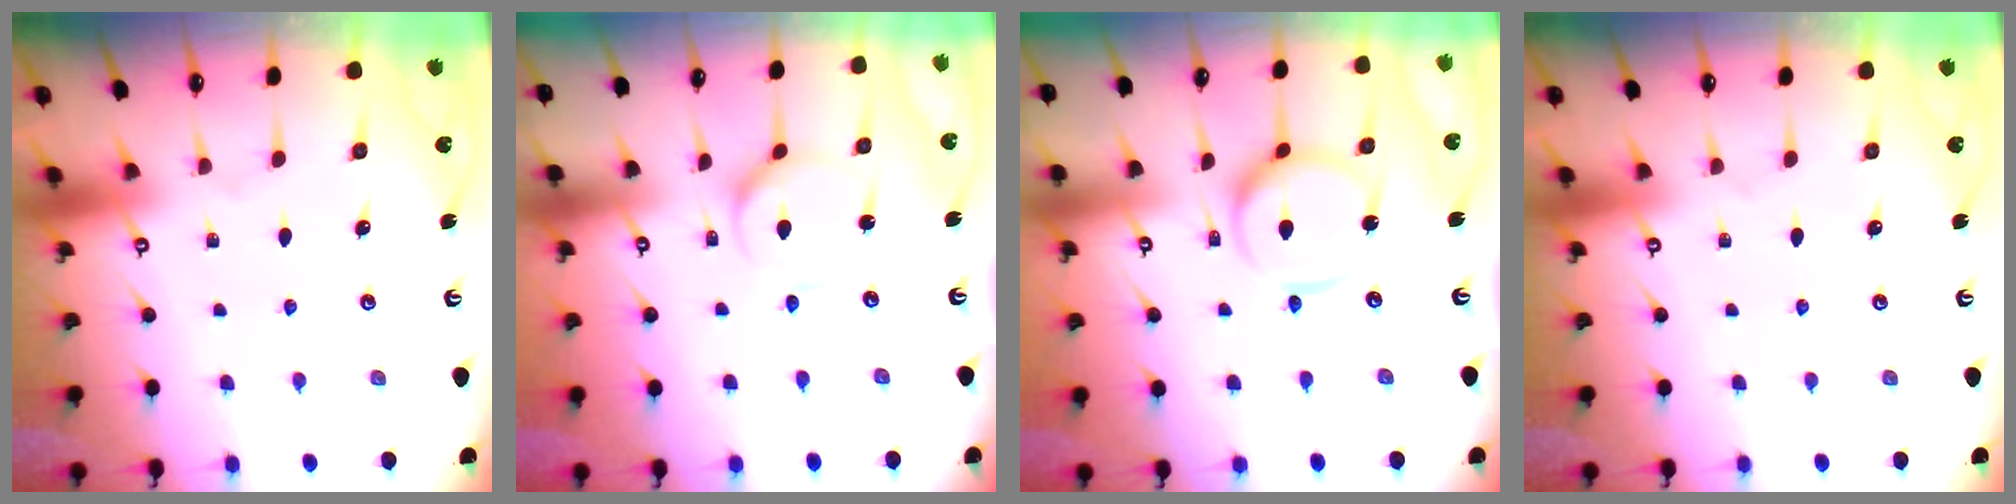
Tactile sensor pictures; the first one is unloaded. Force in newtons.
{"total": 7.2, "press": 7.2, "slide": 0.7}
{"total": 12.9, "press": 12.9, "slide": 1.2}
{"total": 0.0}